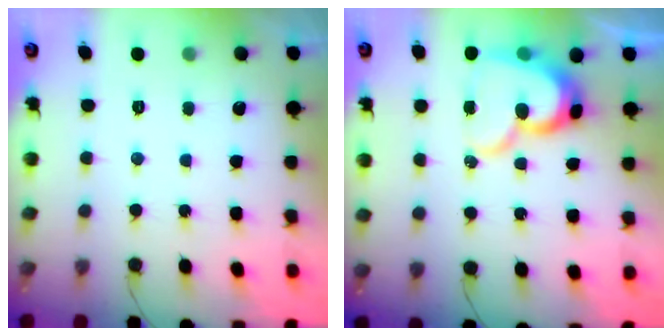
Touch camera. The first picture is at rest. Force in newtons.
{"total": 14.3, "press": 14.2, "slide": 1.6}